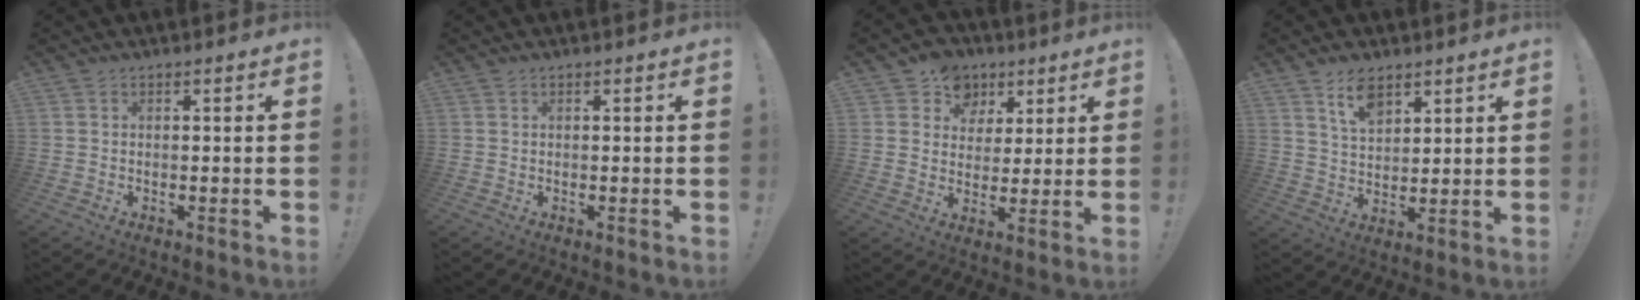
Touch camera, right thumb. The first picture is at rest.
{"total": 0.0}
{"total": 9.4, "force": [4.4, 8.1, 1.7], "torque": [-0.016, -0.028, 0.086]}
{"total": 7.8, "force": [5.2, 3.9, 4.3], "torque": [-0.080, -0.020, 0.096]}